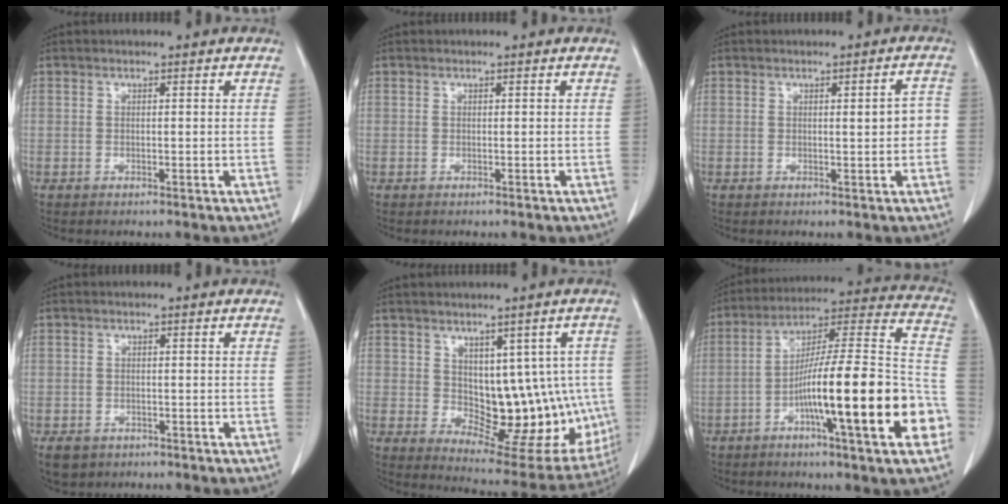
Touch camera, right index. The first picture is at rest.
{"total": 0.0}
{"total": 3.0, "force": [-0.1, 0.7, 2.9], "torque": [-0.034, 0.008, -0.001]}
{"total": 4.3, "force": [-2.9, 3.0, 1.2], "torque": [-0.027, -0.004, -0.038]}
{"total": 13.8, "force": [0.2, 7.5, 11.6], "torque": [-0.124, 0.008, 0.029]}
{"total": 22.7, "force": [-7.6, 1.4, 21.3], "torque": [-0.279, 0.008, -0.121]}